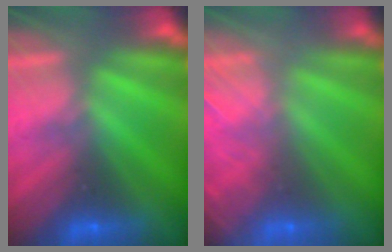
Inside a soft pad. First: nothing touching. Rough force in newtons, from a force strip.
{"total": 8.5}